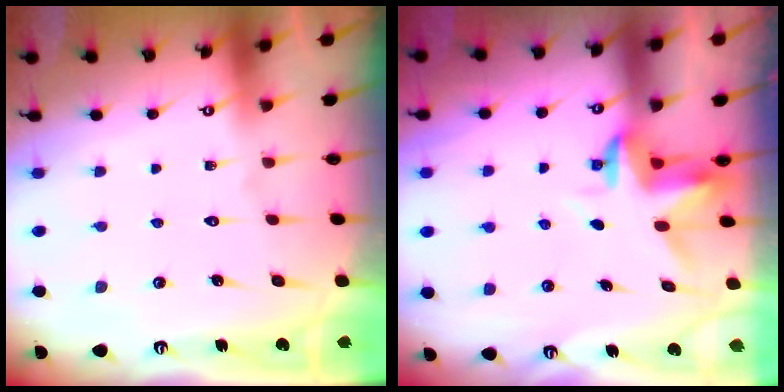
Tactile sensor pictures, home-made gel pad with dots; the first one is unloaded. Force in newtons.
{"total": 3.3, "press": 3.3, "slide": 0.2}